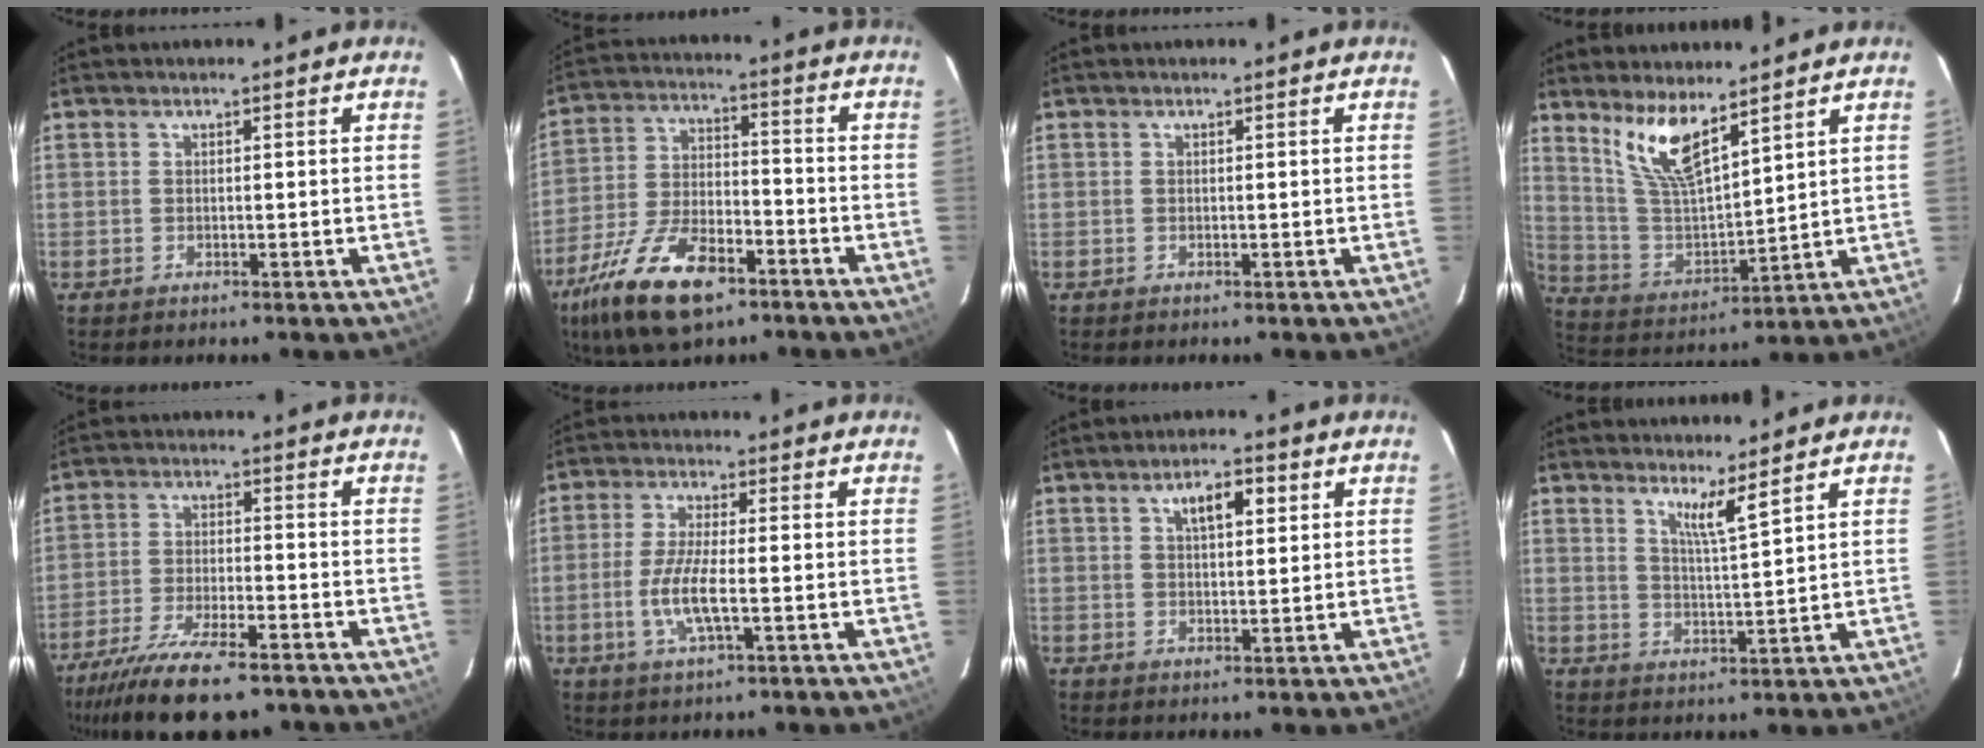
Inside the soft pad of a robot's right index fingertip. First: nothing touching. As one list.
[{"total": 16.9, "force": [-10.6, 7.2, 11.0], "torque": [-0.236, -0.021, -0.191]}, {"total": 0.0}, {"total": 10.6, "force": [7.4, 2.8, 7.1], "torque": [-0.137, -0.007, 0.158]}, {"total": 16.2, "force": [-12.9, 4.1, 9.0], "torque": [-0.190, -0.034, -0.213]}, {"total": 7.2, "force": [-1.8, 1.3, 6.8], "torque": [-0.140, -0.008, -0.038]}, {"total": 5.1, "force": [2.1, 2.1, 4.2], "torque": [-0.067, 0.013, 0.038]}, {"total": 4.4, "force": [3.3, -0.6, 2.8], "torque": [-0.051, -0.011, 0.057]}]